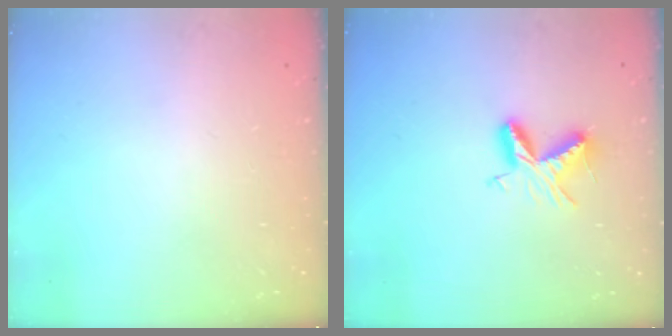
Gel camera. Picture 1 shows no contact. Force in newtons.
{"total": 7.3, "press": 7.3, "slide": 0.7}